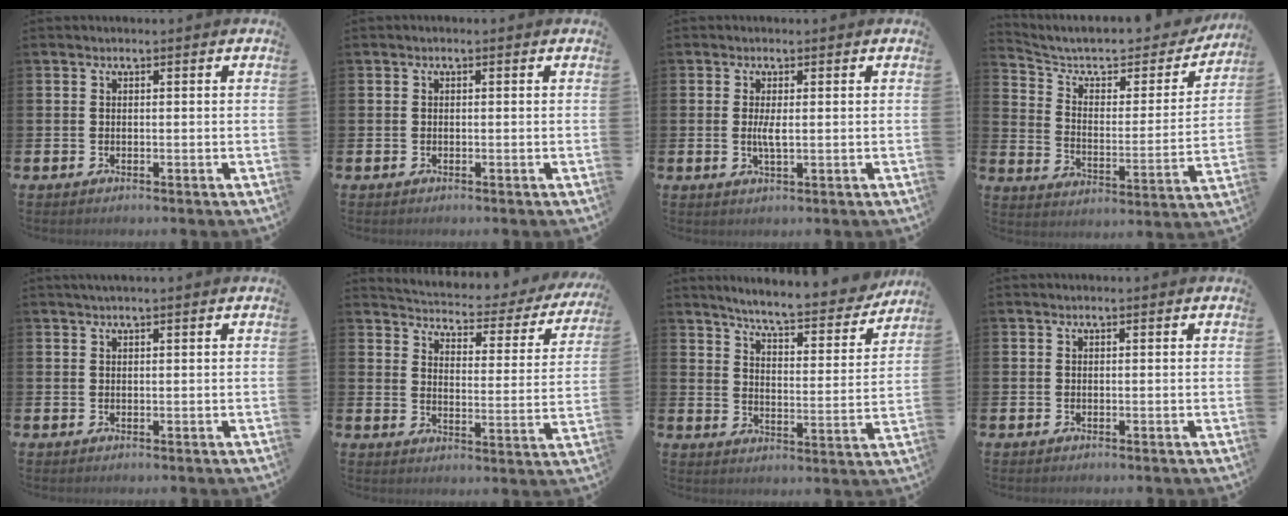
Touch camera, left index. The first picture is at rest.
{"total": 0.0}
{"total": 2.1, "force": [0.2, 0.4, 2.0], "torque": [-0.039, -0.003, 0.003]}
{"total": 8.1, "force": [6.6, 3.2, 3.3], "torque": [-0.090, -0.046, 0.107]}
{"total": 1.0, "force": [0.9, -0.1, 0.5], "torque": [-0.015, 0.005, 0.017]}
{"total": 3.8, "force": [3.5, 1.0, 0.9], "torque": [-0.047, -0.032, 0.053]}
{"total": 6.7, "force": [6.3, 0.5, 2.1], "torque": [-0.065, -0.049, 0.104]}
{"total": 0.0}